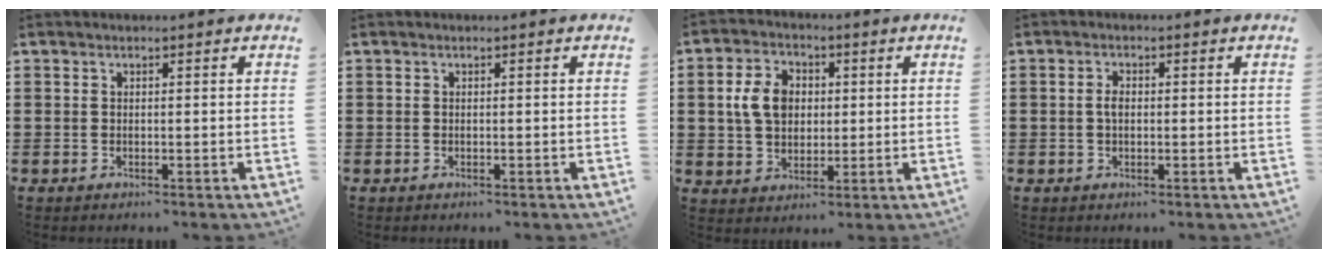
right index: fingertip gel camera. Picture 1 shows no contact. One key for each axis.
{"total": 0.0}
{"total": 6.9, "fx": 0.9, "fy": 5.3, "fz": 4.4, "tx": -0.114, "ty": 0.014, "tz": 0.010}
{"total": 2.0, "fx": 0.0, "fy": 1.1, "fz": 1.7, "tx": -0.034, "ty": 0.005, "tz": -0.002}